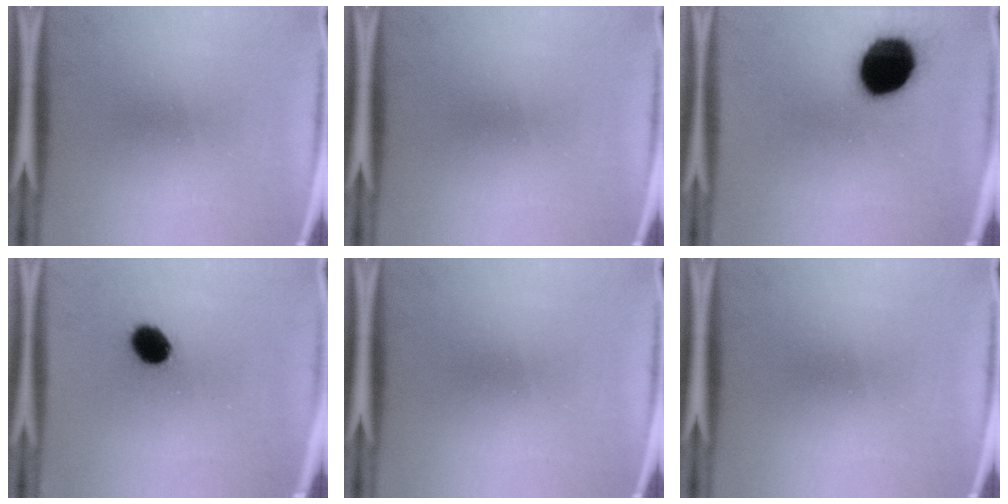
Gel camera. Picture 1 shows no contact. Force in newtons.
{"total": 0.0}
{"total": 19.3}
{"total": 7.6}
{"total": 0.0}
{"total": 0.0}